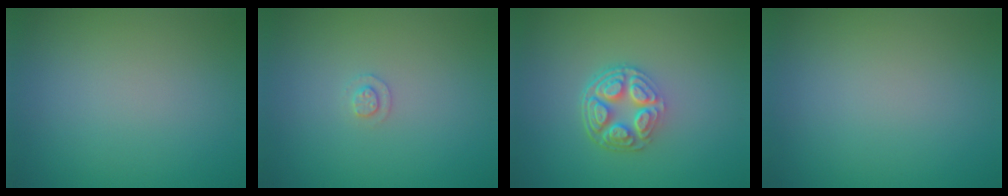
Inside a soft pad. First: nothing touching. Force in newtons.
{"total": 1.0, "press": 1.0, "slide": 0.2}
{"total": 5.2, "press": 3.8, "slide": 3.6}
{"total": 0.0}